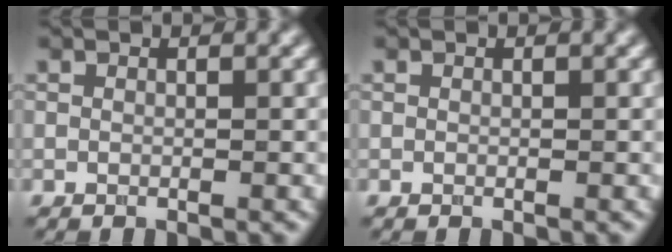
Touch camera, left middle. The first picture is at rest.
{"total": 0.0}